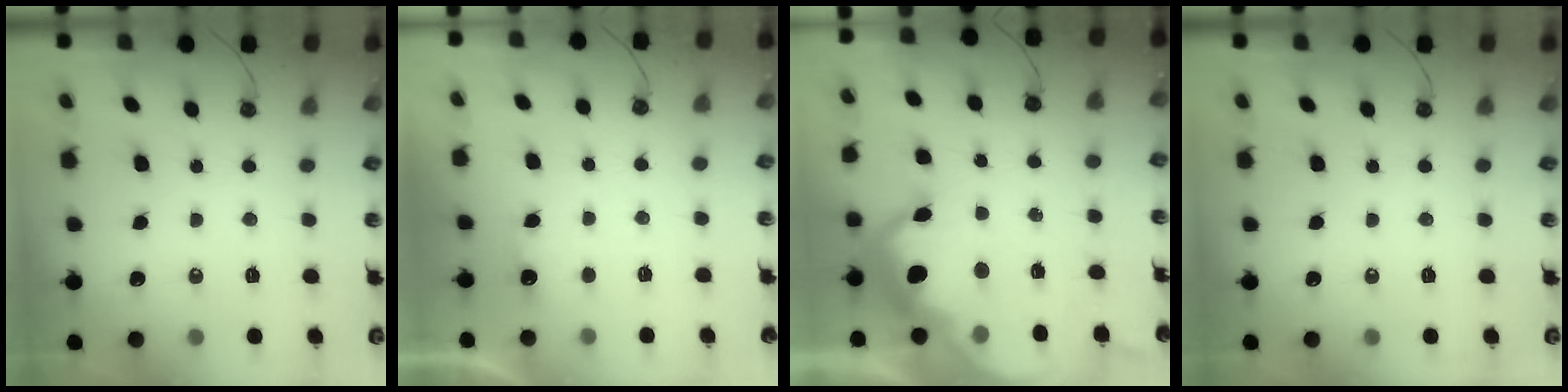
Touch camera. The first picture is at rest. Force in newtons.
{"total": 1.0, "press": 0.7, "slide": 0.6}
{"total": 12.7, "press": 12.7, "slide": 0.9}
{"total": 0.0}